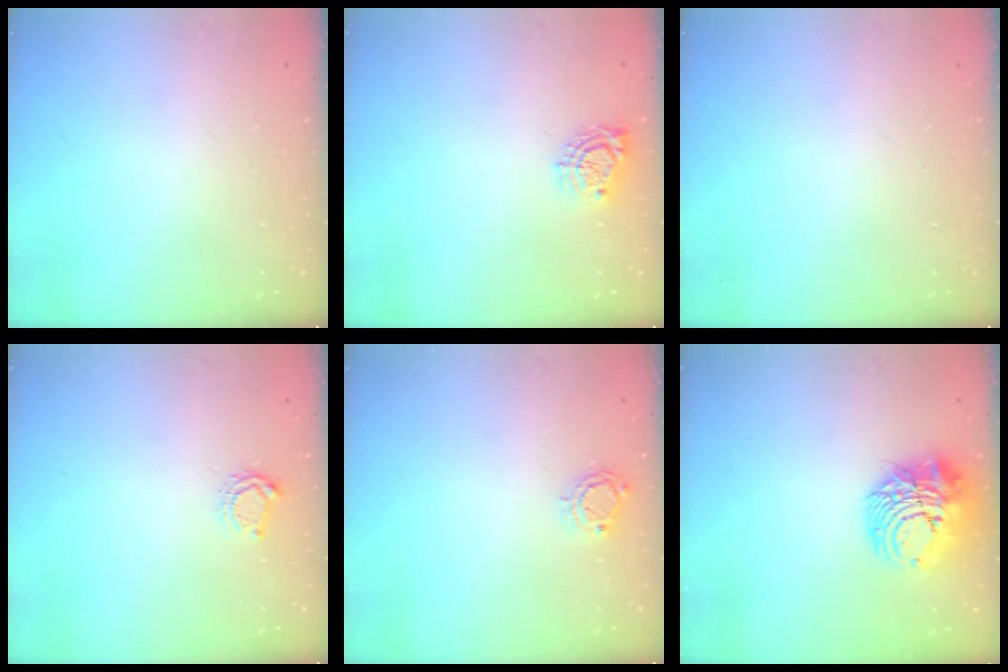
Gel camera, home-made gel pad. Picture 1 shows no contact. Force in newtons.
{"total": 7.9, "press": 7.9, "slide": 0.4}
{"total": 0.0}
{"total": 5.4, "press": 5.3, "slide": 0.6}
{"total": 4.8, "press": 4.8, "slide": 0.2}
{"total": 11.5, "press": 11.3, "slide": 1.7}